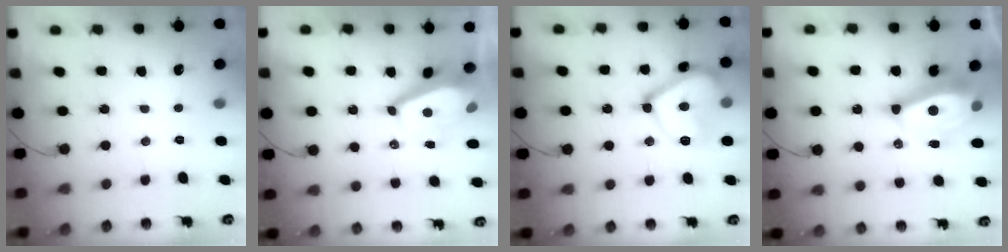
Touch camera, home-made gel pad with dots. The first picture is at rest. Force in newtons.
{"total": 7.5, "press": 7.5, "slide": 1.0}
{"total": 18.3, "press": 18.3, "slide": 1.6}
{"total": 11.5, "press": 11.1, "slide": 3.0}